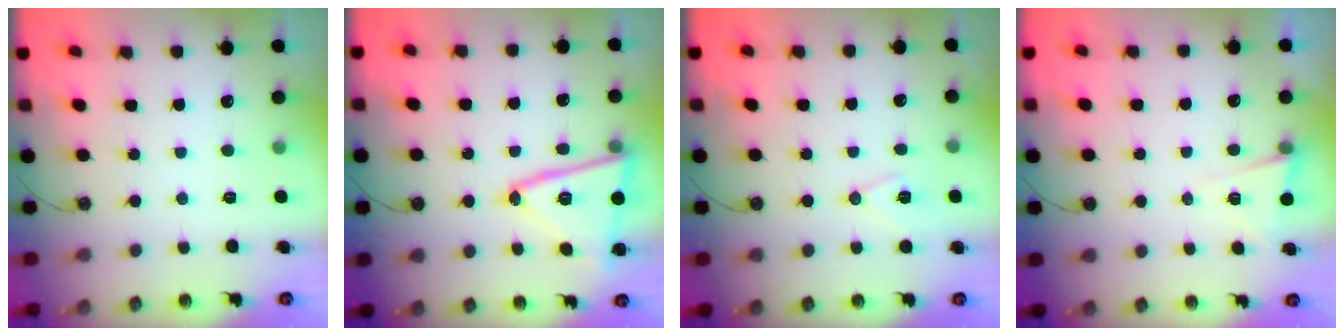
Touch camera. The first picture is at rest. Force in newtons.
{"total": 17.3, "press": 17.2, "slide": 1.0}
{"total": 7.4, "press": 6.5, "slide": 3.6}
{"total": 4.9, "press": 3.3, "slide": 3.5}